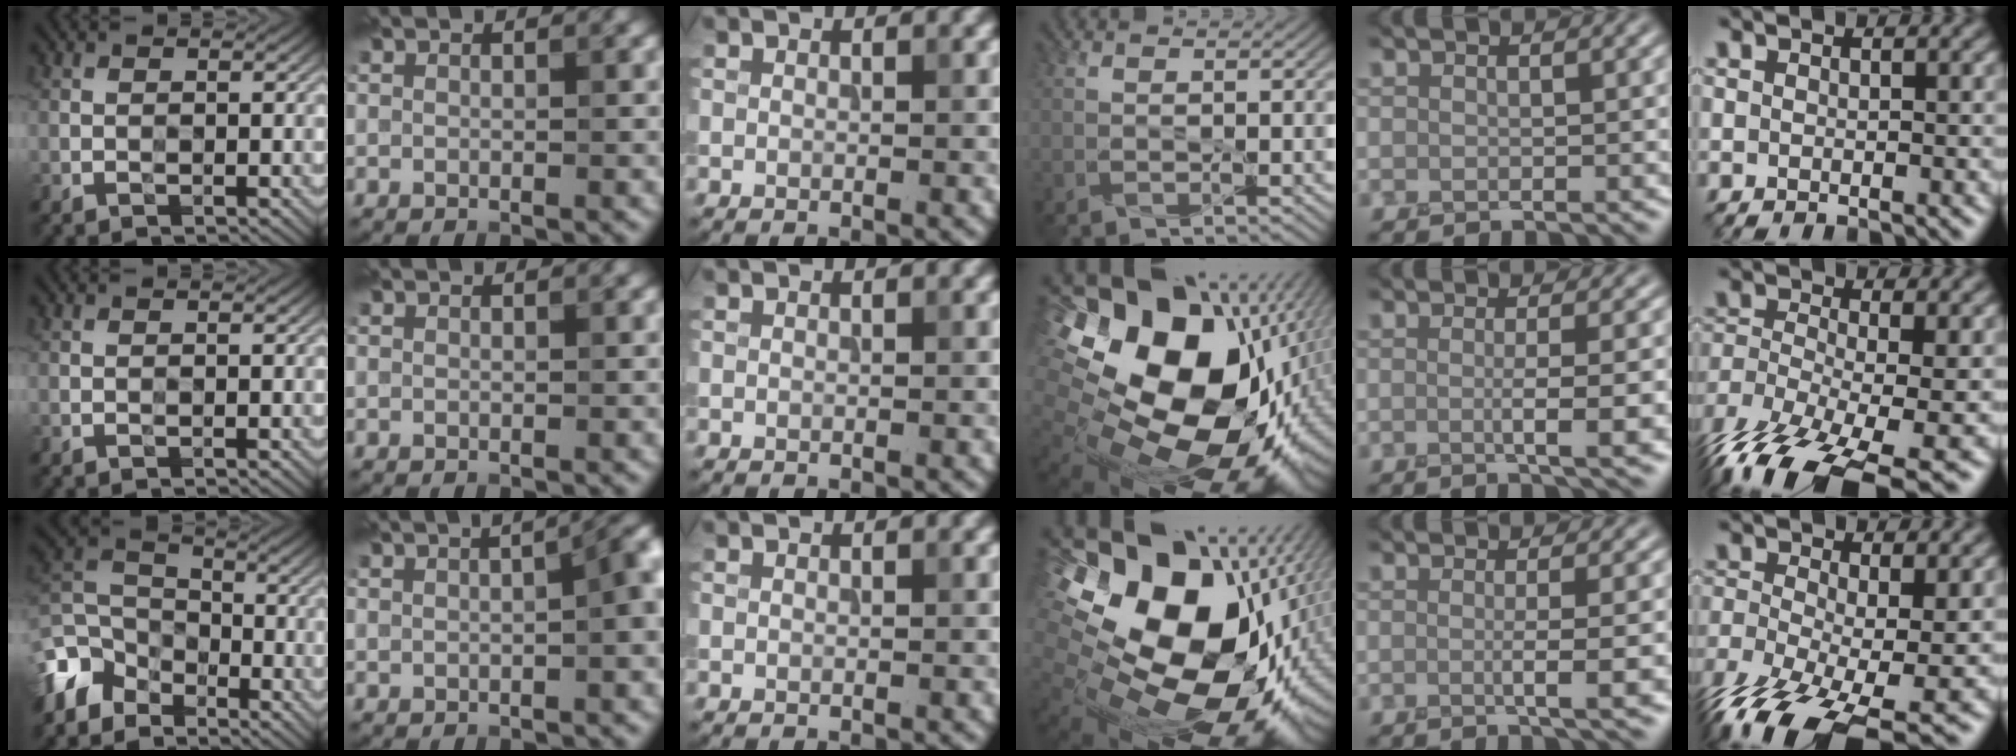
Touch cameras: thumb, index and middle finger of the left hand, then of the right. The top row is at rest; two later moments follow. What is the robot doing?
{"motion": "peel", "object": "tape"}